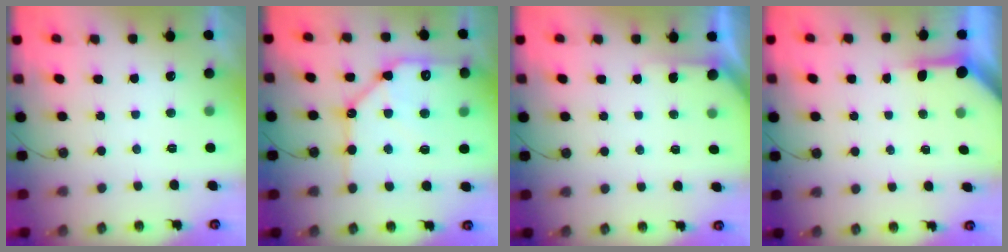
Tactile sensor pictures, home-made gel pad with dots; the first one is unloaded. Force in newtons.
{"total": 18.8, "press": 18.7, "slide": 1.0}
{"total": 2.5, "press": 2.5, "slide": 0.3}
{"total": 3.8, "press": 3.8, "slide": 0.3}